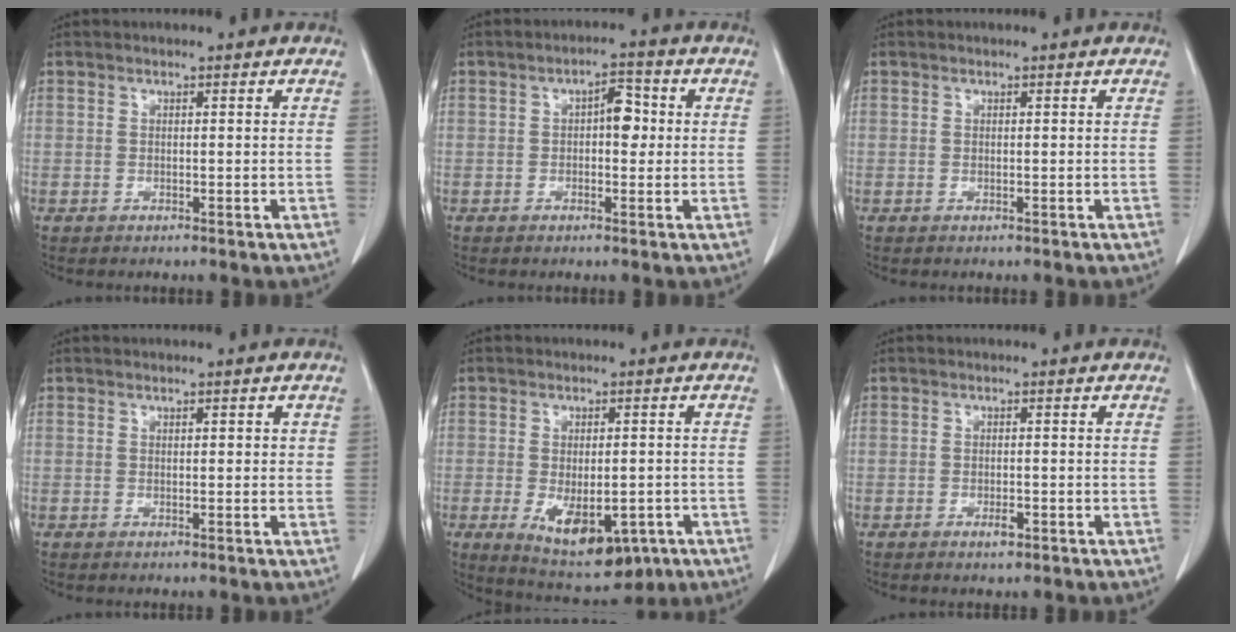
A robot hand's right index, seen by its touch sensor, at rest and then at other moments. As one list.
[{"total": 3.9, "force": [0.4, 1.8, 3.4], "torque": [-0.043, 0.015, 0.006]}, {"total": 0.0}, {"total": 1.4, "force": [0.5, 0.6, 1.1], "torque": [-0.011, 0.000, 0.005]}, {"total": 11.6, "force": [-4.6, 5.3, 9.2], "torque": [-0.143, -0.013, -0.058]}, {"total": 1.5, "force": [-0.8, 0.5, 1.2], "torque": [-0.022, -0.001, -0.010]}]